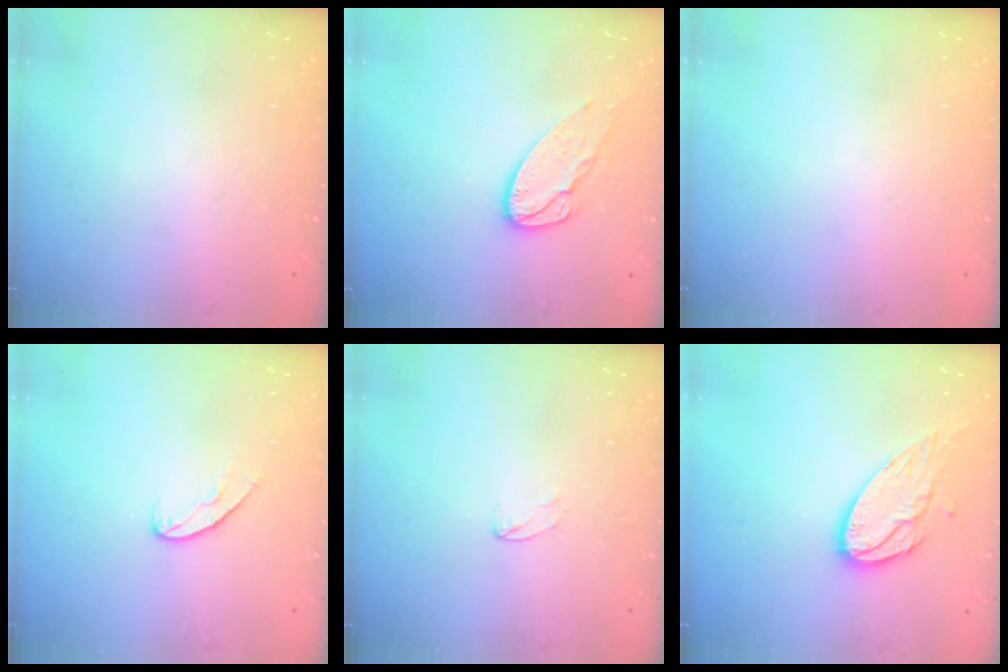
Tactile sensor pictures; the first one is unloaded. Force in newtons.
{"total": 9.8, "press": 9.8, "slide": 0.6}
{"total": 0.0}
{"total": 5.7, "press": 5.7, "slide": 0.5}
{"total": 3.5, "press": 3.5, "slide": 0.4}
{"total": 11.7, "press": 11.7, "slide": 1.0}